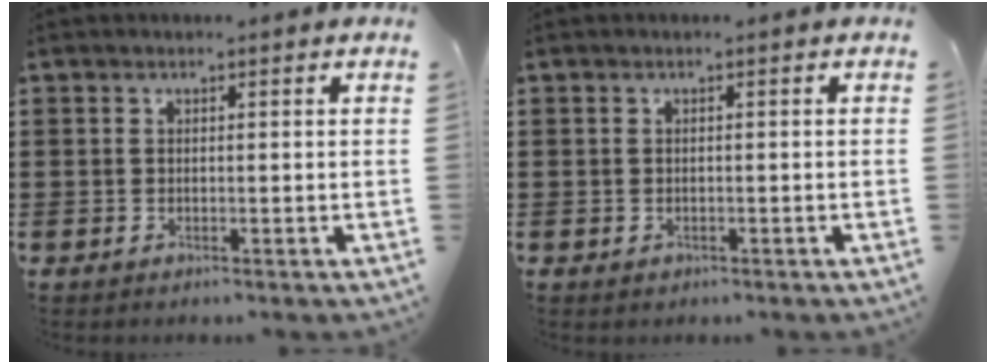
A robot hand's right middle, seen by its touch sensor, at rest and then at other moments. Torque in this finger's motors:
{"motor_torque": [0.20, 0.19, 0.00, 0.01]}